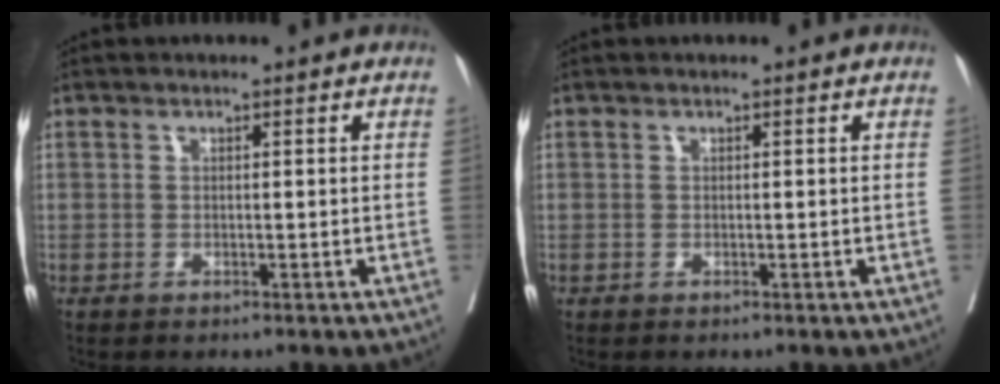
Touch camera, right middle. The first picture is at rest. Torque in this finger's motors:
{"motor_torque": [0.12, 0.01, 0.05, 0.01]}